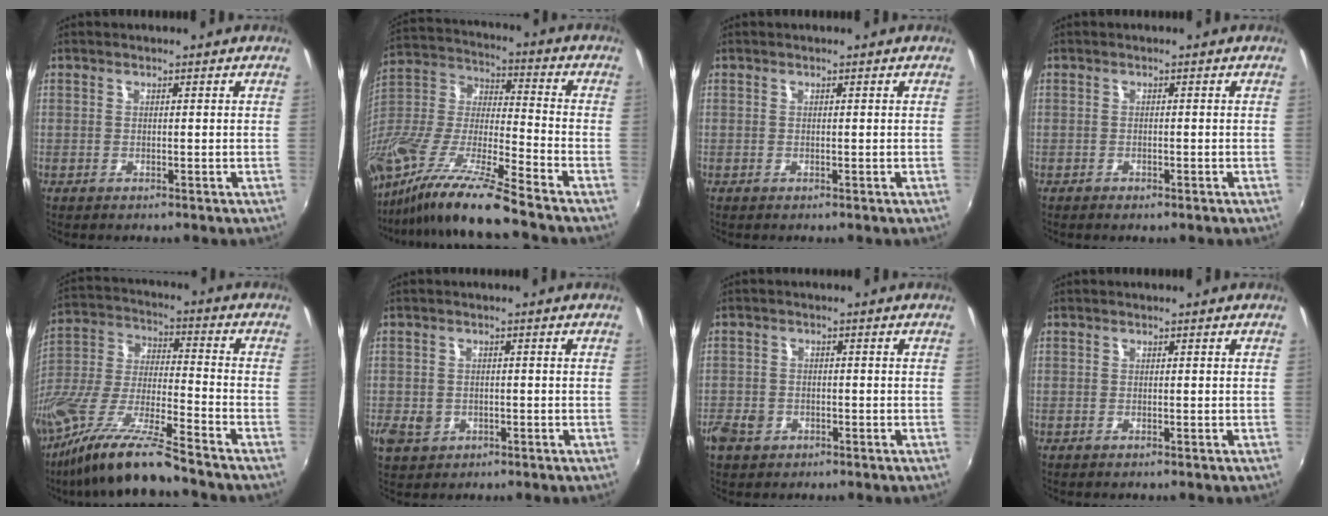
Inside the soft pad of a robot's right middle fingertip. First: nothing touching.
{"total": 20.5, "force": [-15.8, 0.7, 13.0], "torque": [-0.246, -0.036, -0.304]}
{"total": 0.0}
{"total": 1.6, "force": [-1.4, 0.6, 0.4], "torque": [-0.013, -0.010, -0.020]}
{"total": 17.6, "force": [-13.6, 1.2, 11.1], "torque": [-0.229, -0.029, -0.263]}
{"total": 4.8, "force": [-1.6, 4.0, 2.1], "torque": [-0.049, -0.003, -0.026]}
{"total": 5.1, "force": [-2.7, 3.7, 2.1], "torque": [-0.054, -0.003, -0.048]}
{"total": 0.0}